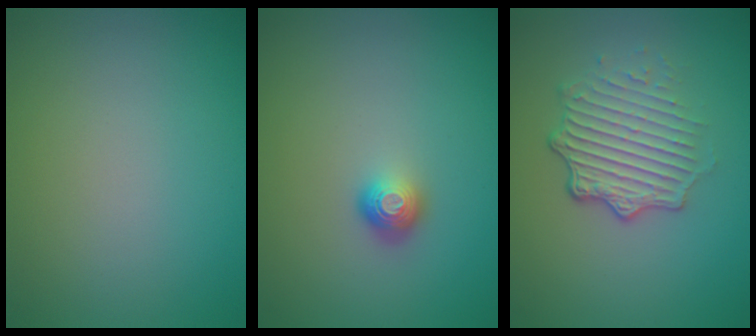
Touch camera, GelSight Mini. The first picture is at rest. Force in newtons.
{"total": 1.7, "press": 1.3, "slide": 1.2}
{"total": 4.8, "press": 3.4, "slide": 3.4}